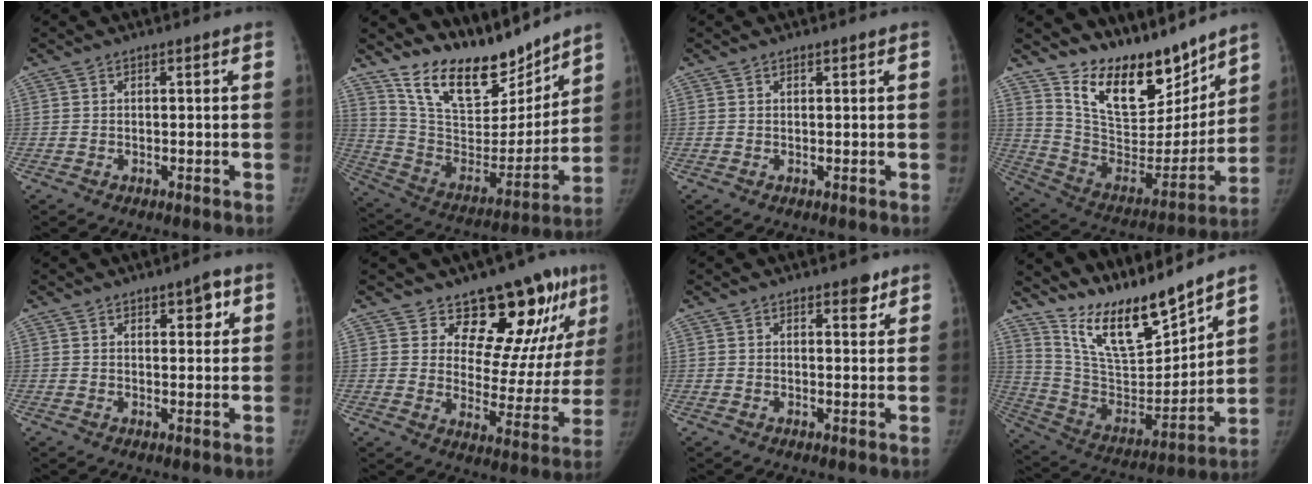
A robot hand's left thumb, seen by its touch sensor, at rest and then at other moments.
{"total": 20.4, "force": [17.2, 7.3, 8.3], "torque": [-0.089, -0.106, 0.302]}
{"total": 0.0}
{"total": 20.9, "force": [16.1, 8.9, 10.0], "torque": [-0.107, -0.107, 0.279]}
{"total": 3.9, "force": [2.0, 1.8, 2.8], "torque": [-0.020, -0.008, 0.025]}
{"total": 17.3, "force": [11.5, 7.8, 10.3], "torque": [-0.076, -0.084, 0.156]}
{"total": 3.0, "force": [2.0, 1.4, 1.7], "torque": [-0.006, -0.011, 0.026]}
{"total": 17.0, "force": [14.7, 3.1, 7.8], "torque": [-0.103, -0.104, 0.282]}